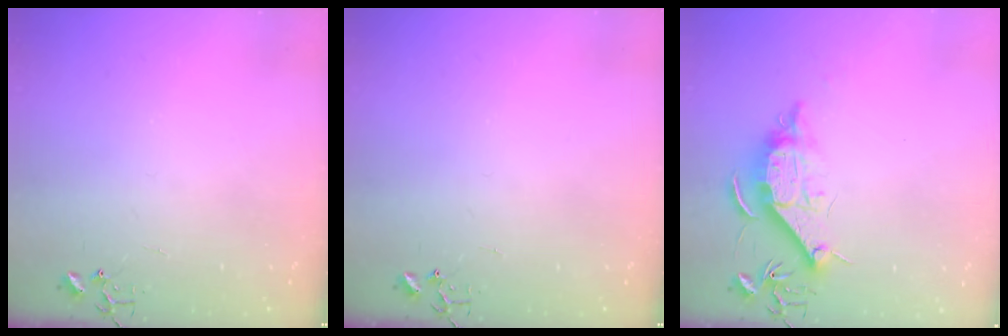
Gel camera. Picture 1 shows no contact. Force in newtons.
{"total": 0.0}
{"total": 12.0, "press": 12.0, "slide": 0.6}